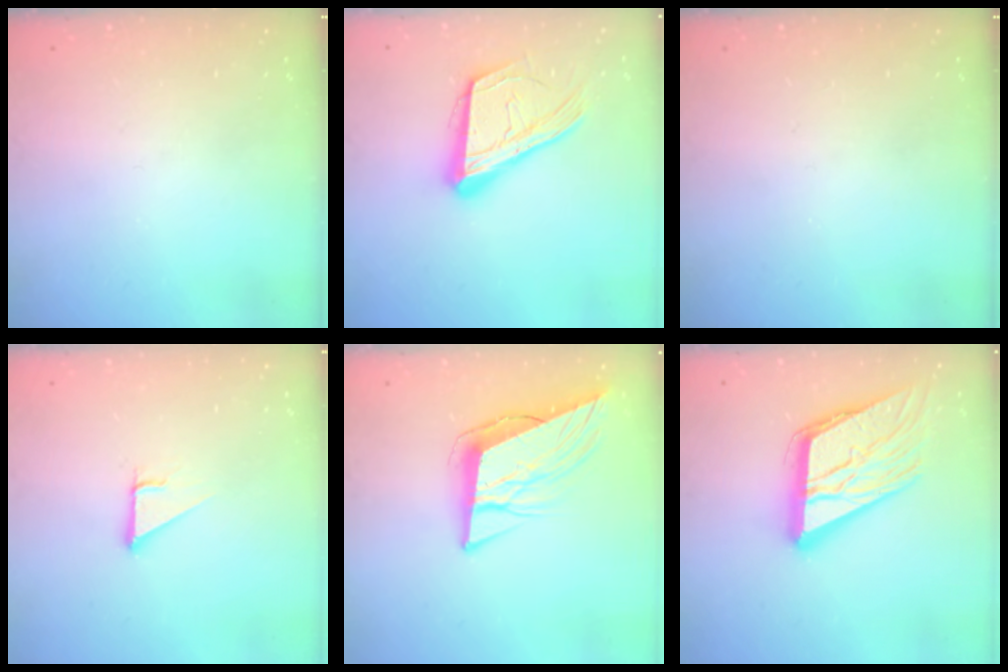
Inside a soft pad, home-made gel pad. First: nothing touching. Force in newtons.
{"total": 18.8, "press": 18.7, "slide": 2.4}
{"total": 0.0}
{"total": 2.9, "press": 2.9, "slide": 0.1}
{"total": 11.1, "press": 10.3, "slide": 4.0}
{"total": 18.6, "press": 18.4, "slide": 2.2}